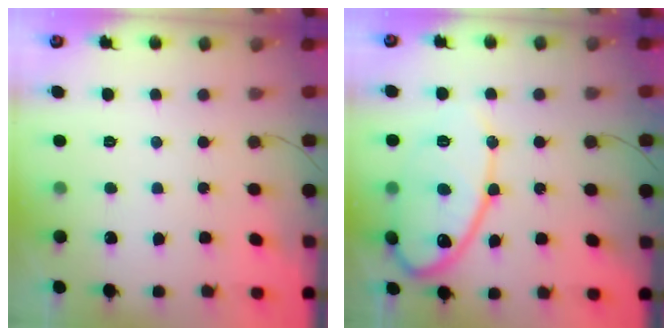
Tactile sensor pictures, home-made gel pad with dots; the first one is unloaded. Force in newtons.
{"total": 14.3, "press": 14.2, "slide": 1.3}